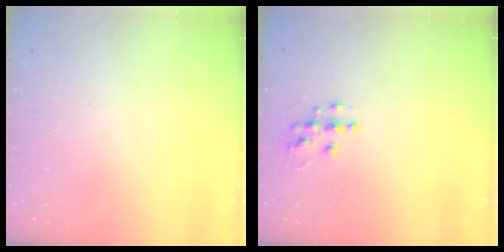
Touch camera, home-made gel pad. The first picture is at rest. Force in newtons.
{"total": 7.0, "press": 7.0, "slide": 0.3}